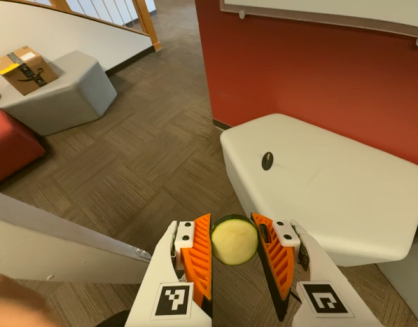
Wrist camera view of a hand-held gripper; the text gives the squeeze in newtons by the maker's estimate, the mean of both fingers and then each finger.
{"total": 13.7, "left": 14.3, "right": 13.1}